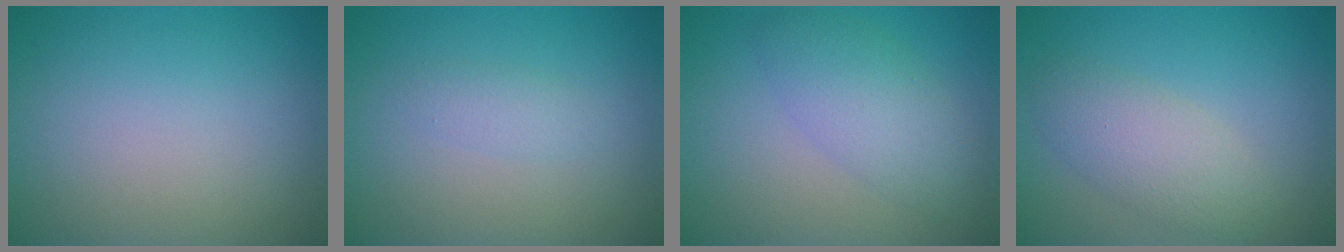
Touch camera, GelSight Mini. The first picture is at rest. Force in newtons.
{"total": 1.3, "press": 1.3, "slide": 0.1}
{"total": 4.1, "press": 4.1, "slide": 0.1}
{"total": 3.5, "press": 3.5, "slide": 0.0}